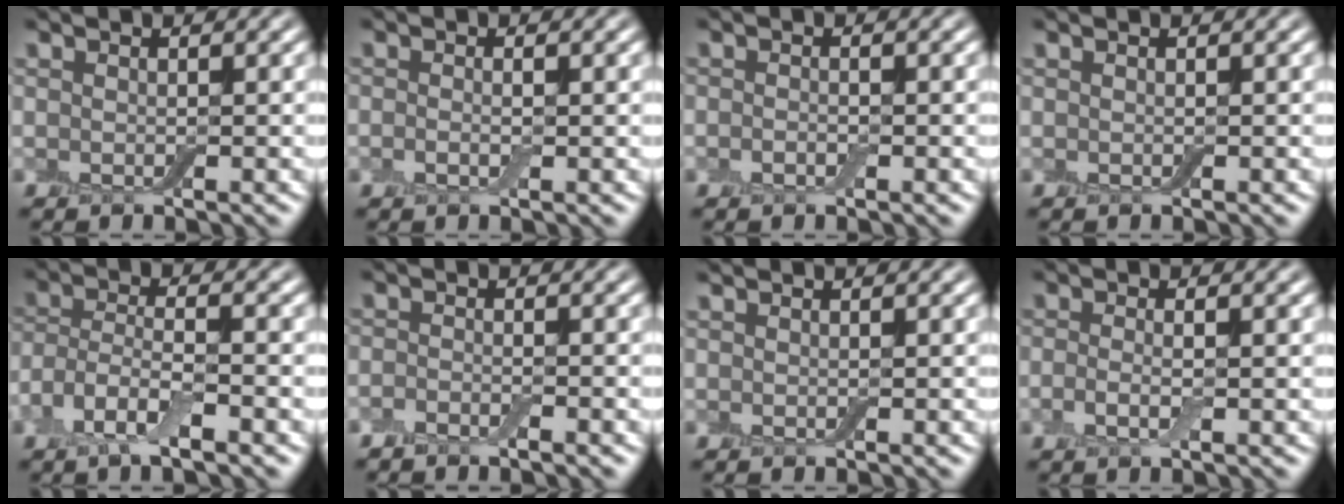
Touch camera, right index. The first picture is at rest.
{"total": 0.7, "force": [-0.2, 0.1, 0.7], "torque": [-0.014, 0.000, -0.007]}
{"total": 0.6, "force": [-0.4, 0.2, 0.4], "torque": [-0.008, 0.002, -0.008]}
{"total": 0.0}
{"total": 4.4, "force": [-2.3, 1.4, 3.4], "torque": [-0.073, -0.002, -0.051]}
{"total": 1.3, "force": [-1.1, 0.2, 0.7], "torque": [-0.015, -0.003, -0.027]}
{"total": 0.0}
{"total": 1.5, "force": [-0.4, 0.4, 1.4], "torque": [-0.033, -0.004, -0.013]}